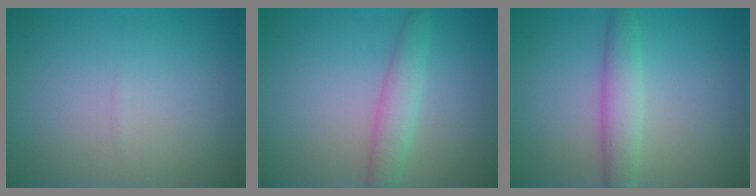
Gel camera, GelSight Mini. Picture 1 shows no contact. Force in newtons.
{"total": 2.6, "press": 2.6, "slide": 0.1}
{"total": 3.0, "press": 3.0, "slide": 0.1}